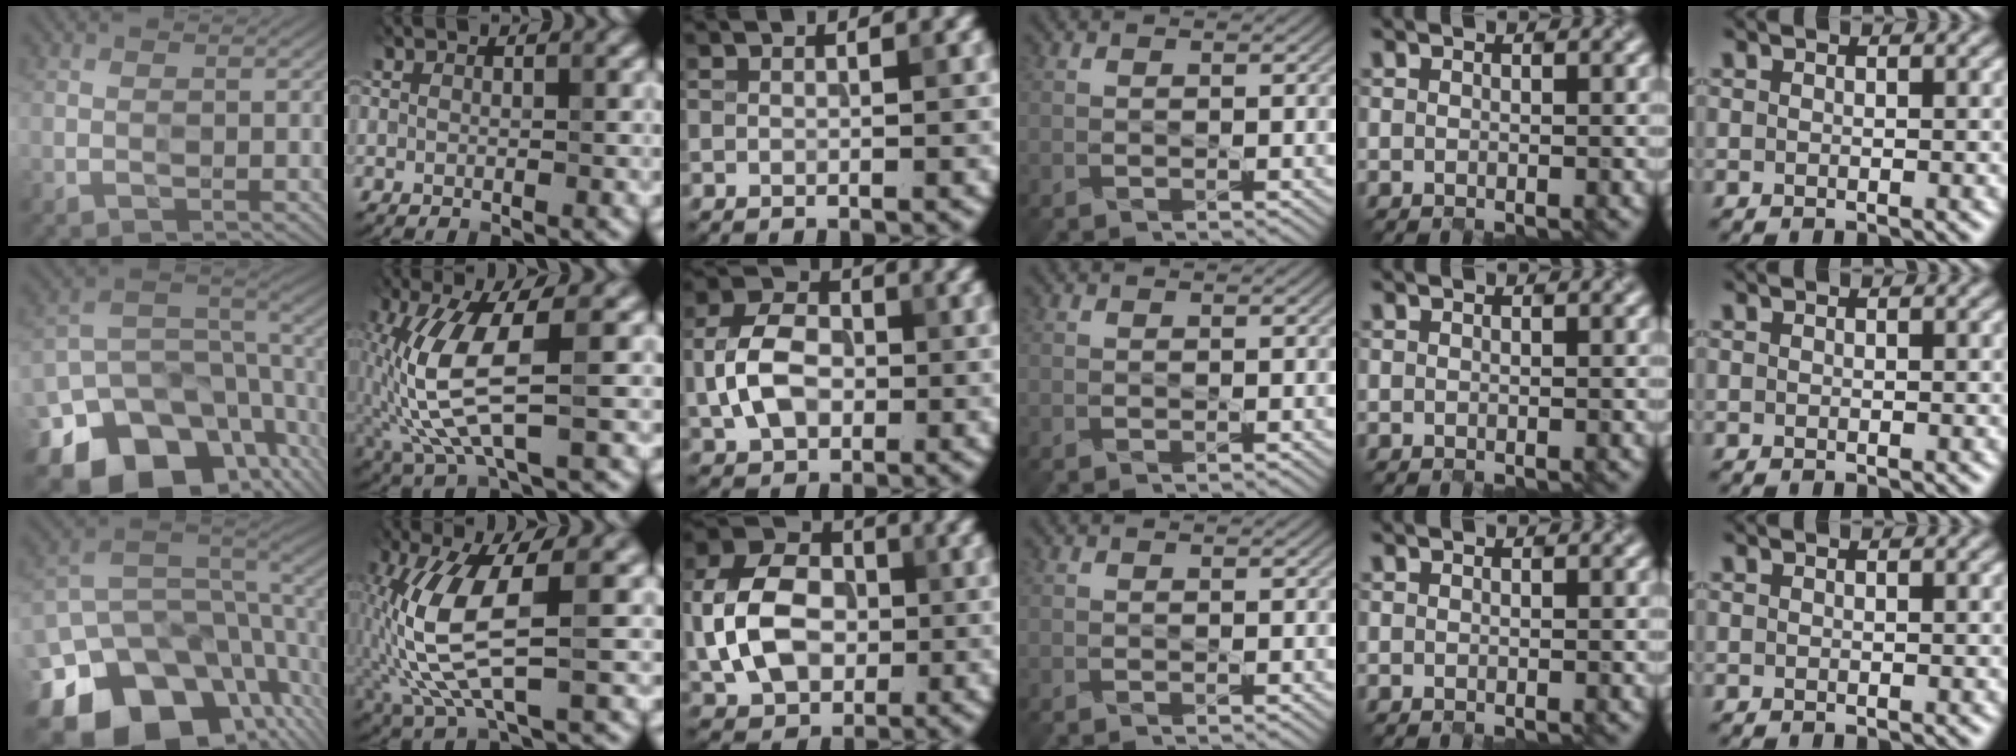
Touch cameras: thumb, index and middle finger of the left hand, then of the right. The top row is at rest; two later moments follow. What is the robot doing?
{"motion": "close", "object": "jewelry box"}